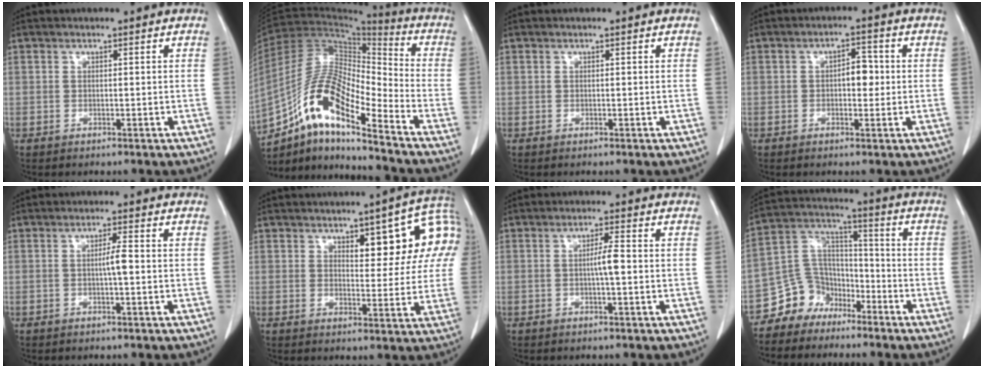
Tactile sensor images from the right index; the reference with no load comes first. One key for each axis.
{"total": 15.1, "fx": -9.5, "fy": 2.9, "fz": 11.3, "tx": -0.220, "ty": 0.017, "tz": -0.169}
{"total": 0.0}
{"total": 3.6, "fx": 0.0, "fy": 1.8, "fz": 3.1, "tx": -0.043, "ty": 0.010, "tz": 0.000}
{"total": 2.3, "fx": -0.3, "fy": 0.0, "fz": 2.3, "tx": -0.040, "ty": 0.002, "tz": -0.006}
{"total": 11.1, "fx": 4.1, "fy": 4.2, "fz": 9.4, "tx": -0.110, "ty": 0.024, "tz": 0.050}
{"total": 2.8, "fx": -0.3, "fy": 0.1, "fz": 2.8, "tx": -0.049, "ty": 0.002, "tz": -0.007}
{"total": 8.7, "fx": -6.2, "fy": 6.2, "fz": 0.5, "tx": -0.004, "ty": 0.051, "tz": -0.115}